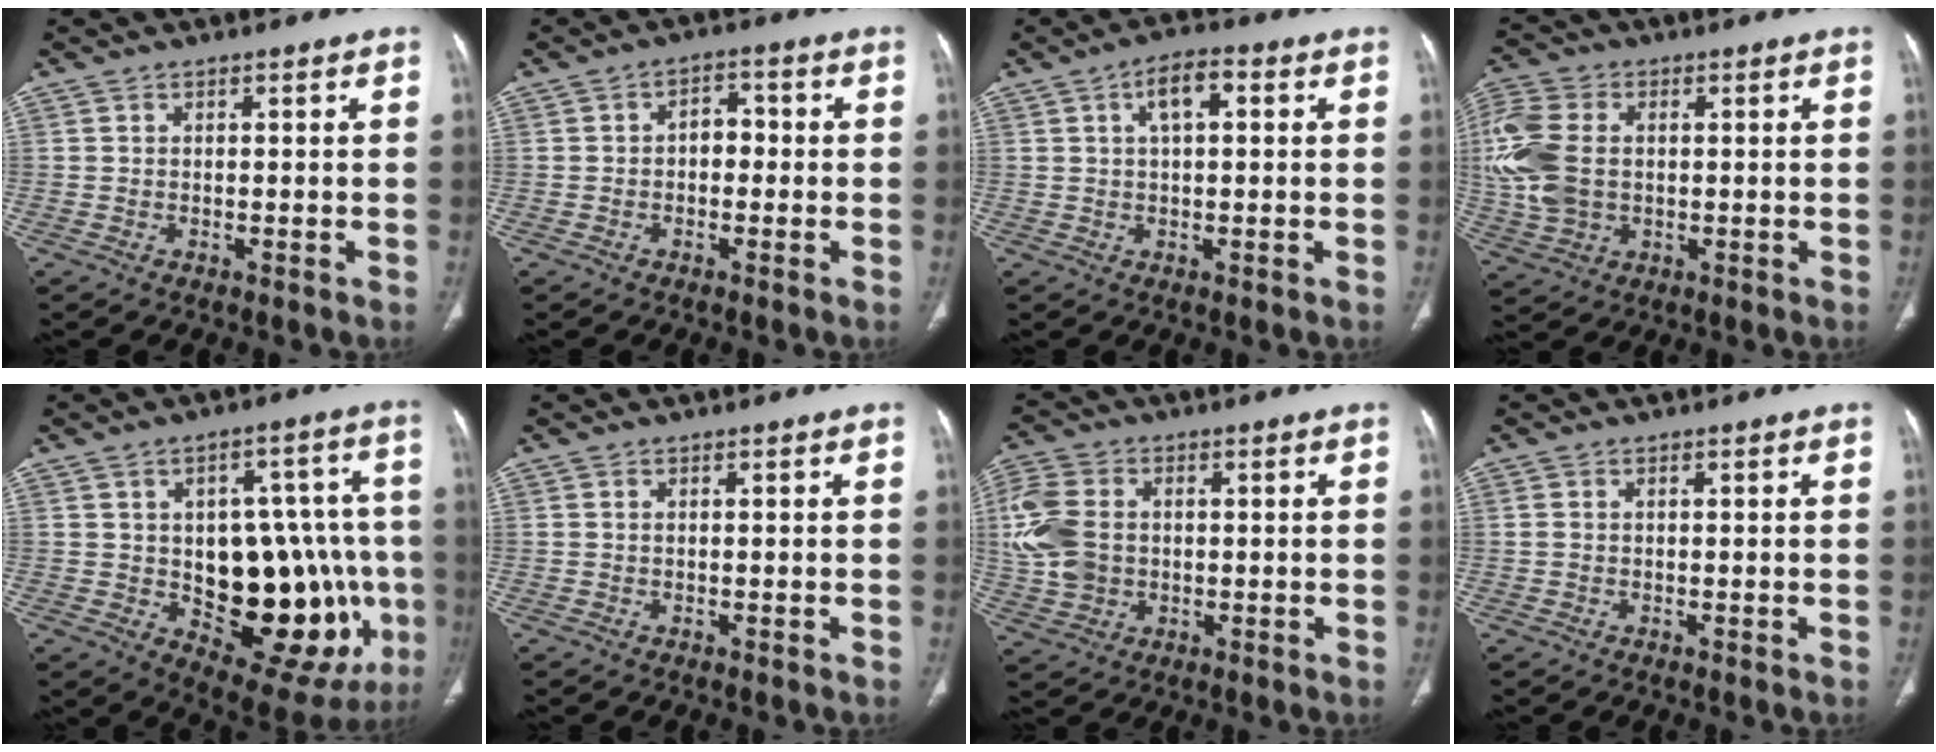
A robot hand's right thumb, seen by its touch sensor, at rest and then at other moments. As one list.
[{"total": 3.6, "force": [-0.4, 2.6, 2.5], "torque": [-0.020, 0.016, -0.015]}, {"total": 5.6, "force": [1.6, 2.6, 4.7], "torque": [-0.076, 0.012, 0.024]}, {"total": 14.2, "force": [1.0, 9.9, 10.1], "torque": [-0.248, 0.006, 0.023]}, {"total": 25.0, "force": [-3.7, 13.4, 20.8], "torque": [-0.224, 0.018, -0.018]}, {"total": 0.0}, {"total": 12.0, "force": [0.8, 9.1, 7.8], "torque": [-0.172, 0.005, 0.019]}, {"total": 0.8, "force": [0.1, 0.6, 0.5], "torque": [-0.022, 0.006, 0.005]}]